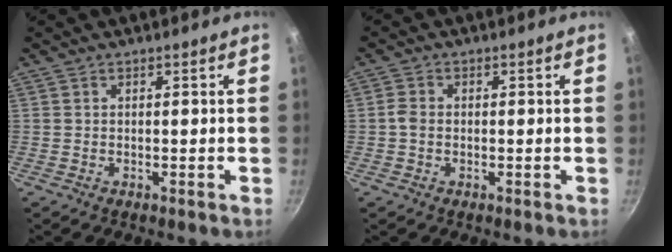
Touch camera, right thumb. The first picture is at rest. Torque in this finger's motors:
{"motor_torque": [-0.08, -0.09, 0.29, -0.18, 0.00]}